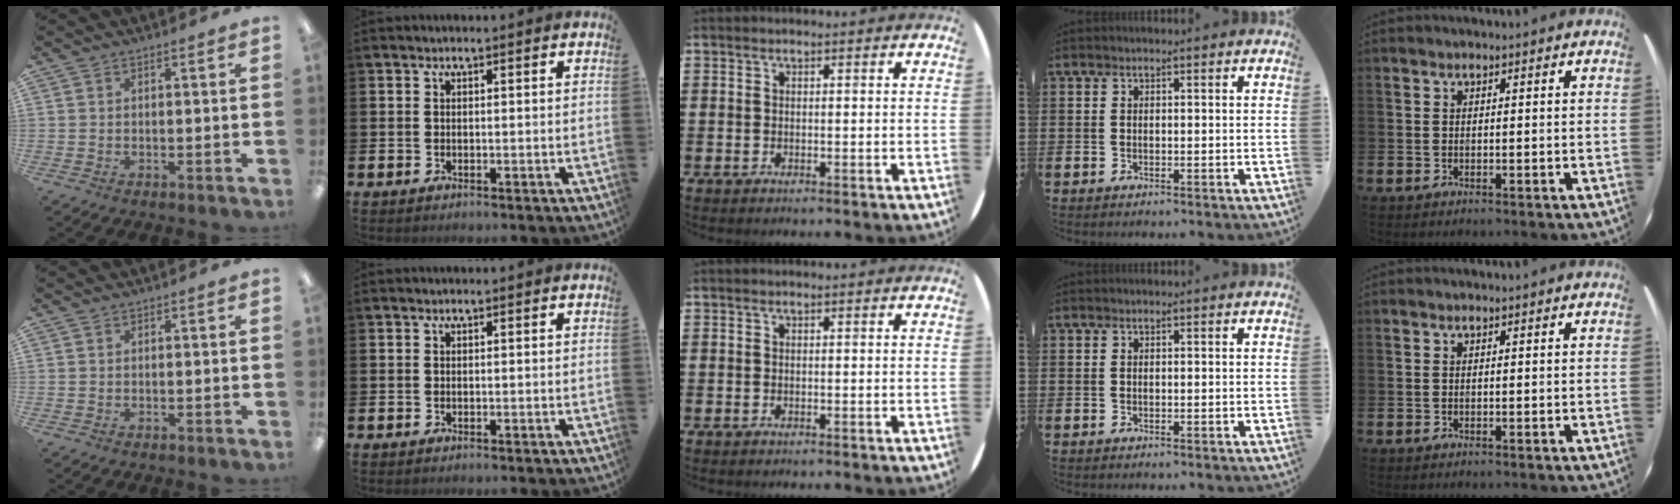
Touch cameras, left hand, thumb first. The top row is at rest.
{}